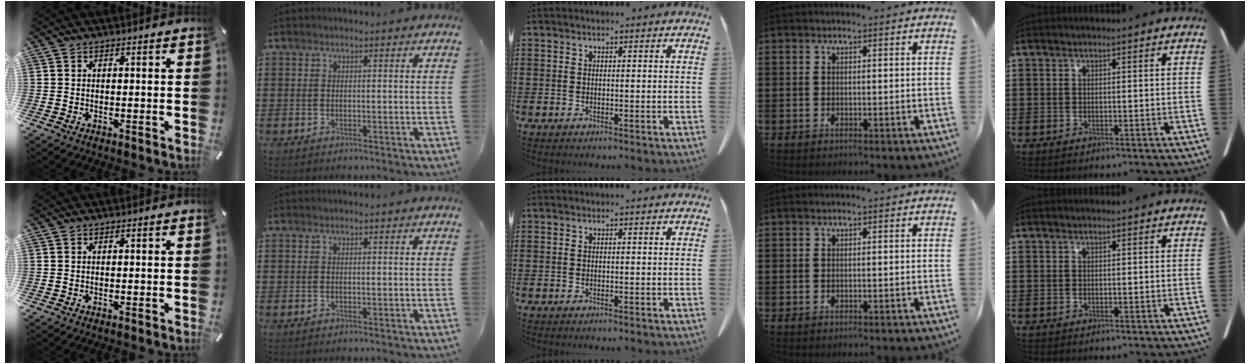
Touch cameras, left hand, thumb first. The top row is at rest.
{}